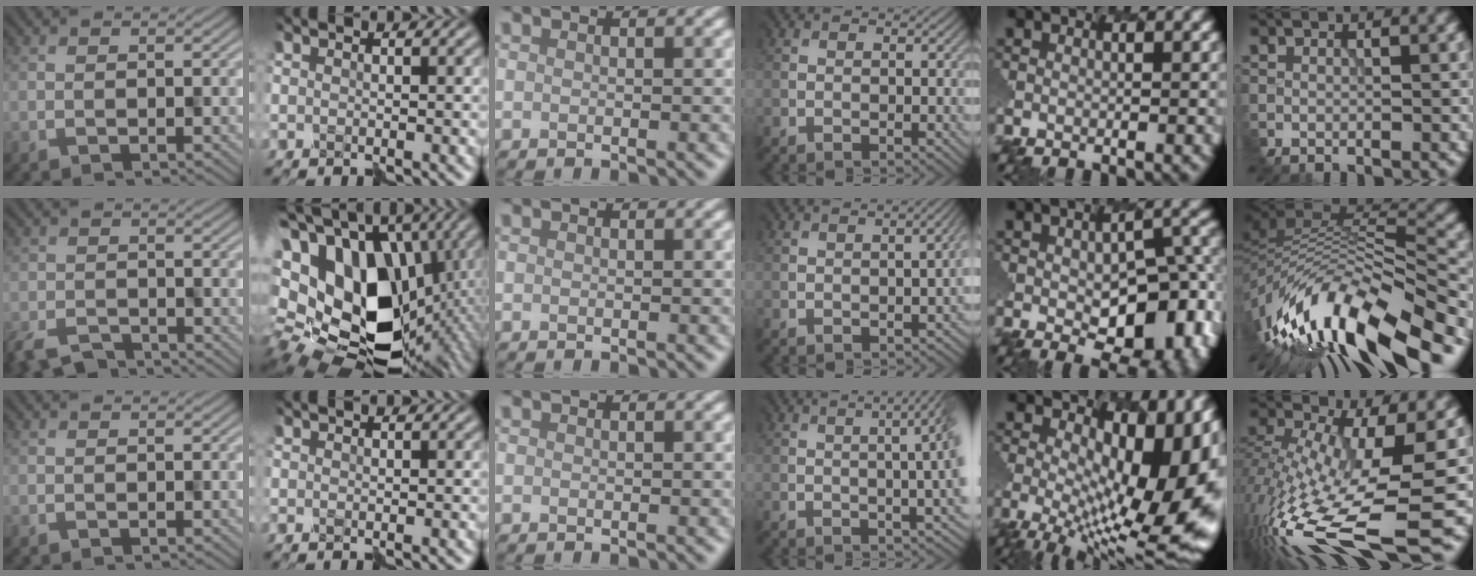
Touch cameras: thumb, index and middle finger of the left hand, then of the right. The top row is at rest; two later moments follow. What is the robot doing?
{"motion": "disassemble", "object": "hinged jar"}